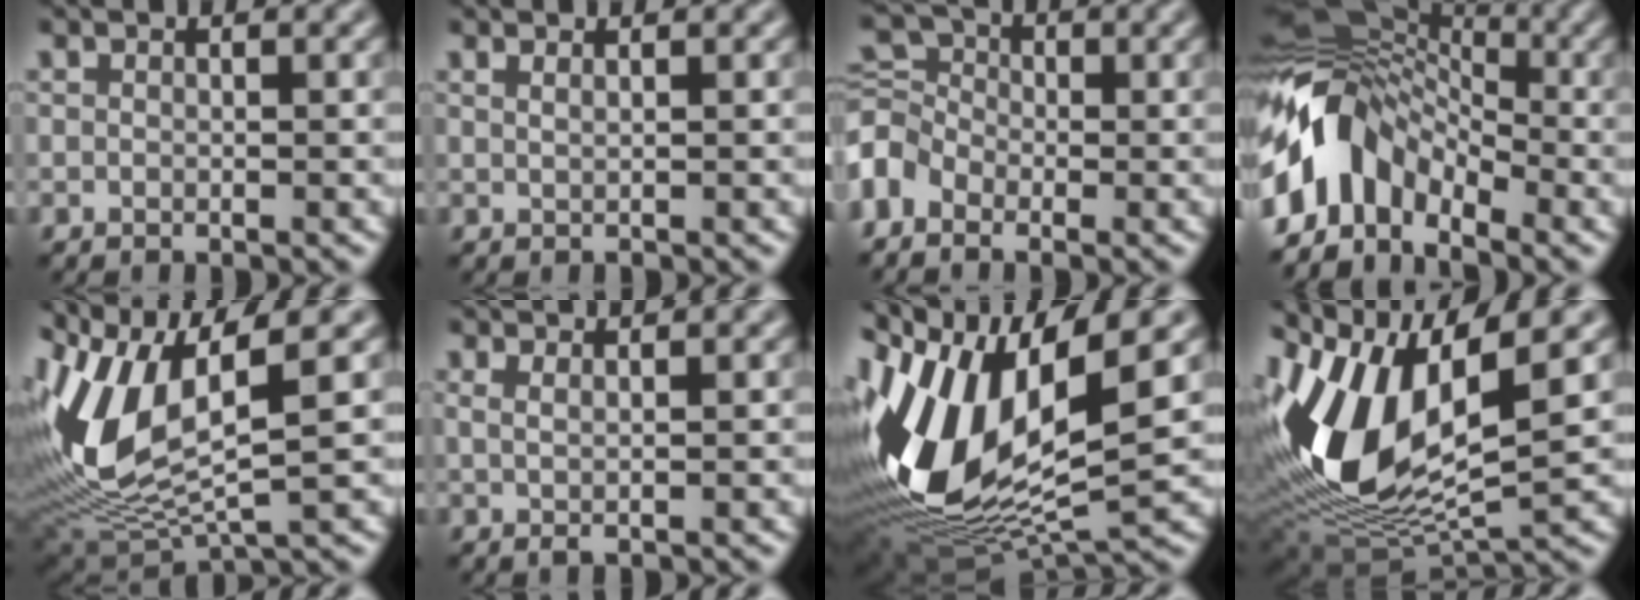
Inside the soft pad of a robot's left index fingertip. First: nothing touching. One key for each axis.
{"total": 0.9, "fx": 0.6, "fy": 0.3, "fz": 0.6, "tx": -0.006, "ty": -0.007, "tz": 0.002}
{"total": 3.9, "fx": -2.0, "fy": 2.9, "fz": 1.7, "tx": -0.037, "ty": 0.011, "tz": -0.063}
{"total": 8.1, "fx": -4.0, "fy": 5.2, "fz": 4.7, "tx": -0.081, "ty": 0.010, "tz": -0.091}
{"total": 10.8, "fx": 2.0, "fy": 4.5, "fz": 9.6, "tx": -0.219, "ty": -0.015, "tz": 0.043}
{"total": 1.5, "fx": 0.6, "fy": 0.4, "fz": 1.2, "tx": -0.017, "ty": -0.004, "tz": 0.002}
{"total": 14.5, "fx": 1.9, "fy": 7.3, "fz": 12.4, "tx": -0.273, "ty": -0.012, "tz": 0.036}
{"total": 12.3, "fx": 2.1, "fy": 6.3, "fz": 10.3, "tx": -0.224, "ty": -0.012, "tz": 0.038}